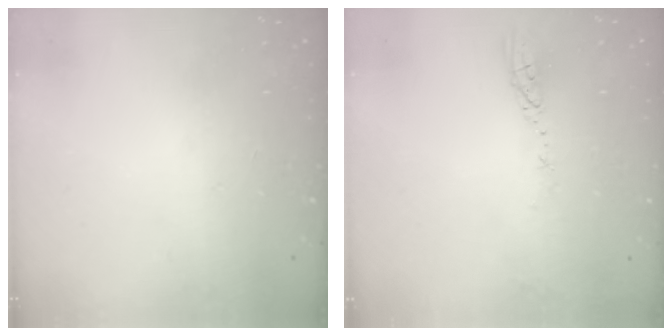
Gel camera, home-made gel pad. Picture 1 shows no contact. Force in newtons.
{"total": 3.7, "press": 3.6, "slide": 0.3}